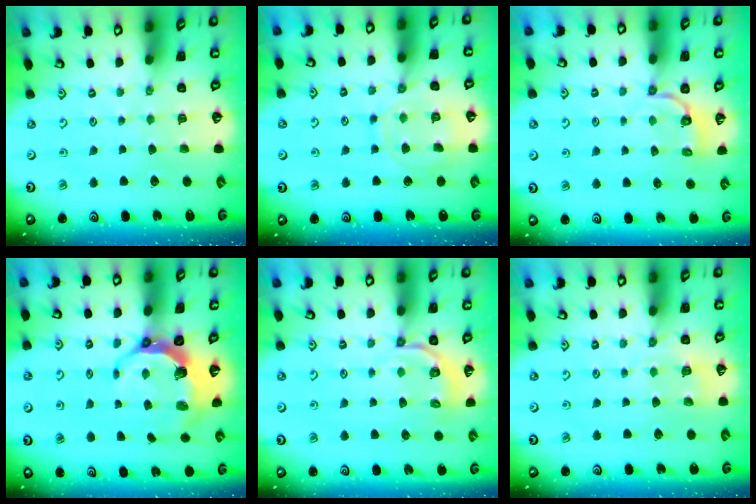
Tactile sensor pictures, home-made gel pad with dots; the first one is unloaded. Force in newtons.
{"total": 11.5, "press": 11.4, "slide": 1.0}
{"total": 3.5, "press": 2.1, "slide": 2.9}
{"total": 8.0, "press": 6.4, "slide": 4.8}
{"total": 5.1, "press": 4.8, "slide": 1.8}
{"total": 5.1, "press": 4.9, "slide": 1.5}